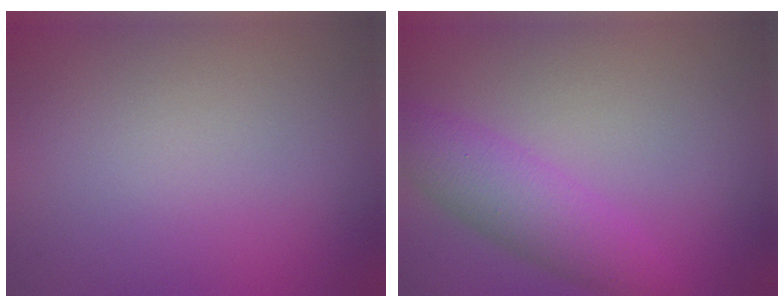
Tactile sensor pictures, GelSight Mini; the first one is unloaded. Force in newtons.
{"total": 4.0, "press": 4.0, "slide": 0.2}